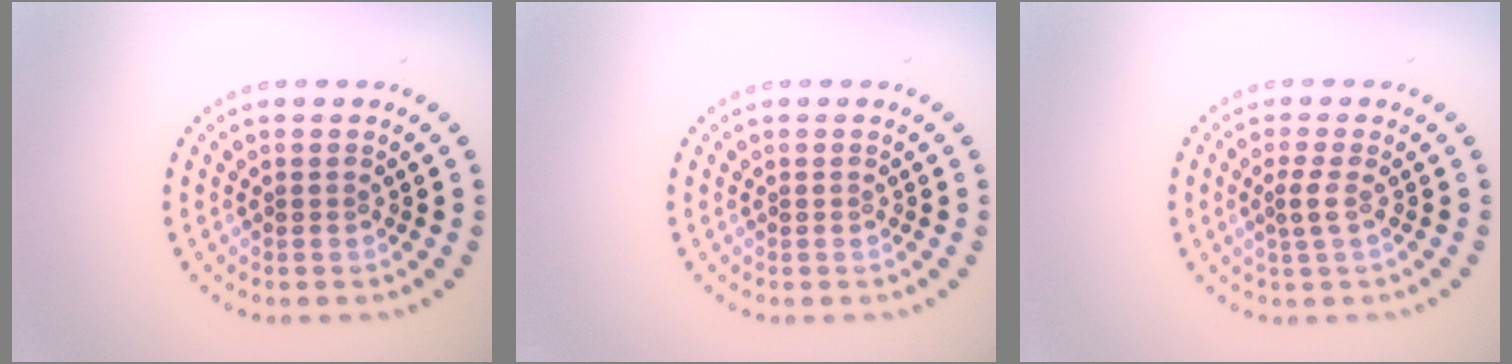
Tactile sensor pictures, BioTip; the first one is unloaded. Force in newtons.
{"total": 0.0}
{"total": 1.4, "press": 1.0, "slide": 0.9}